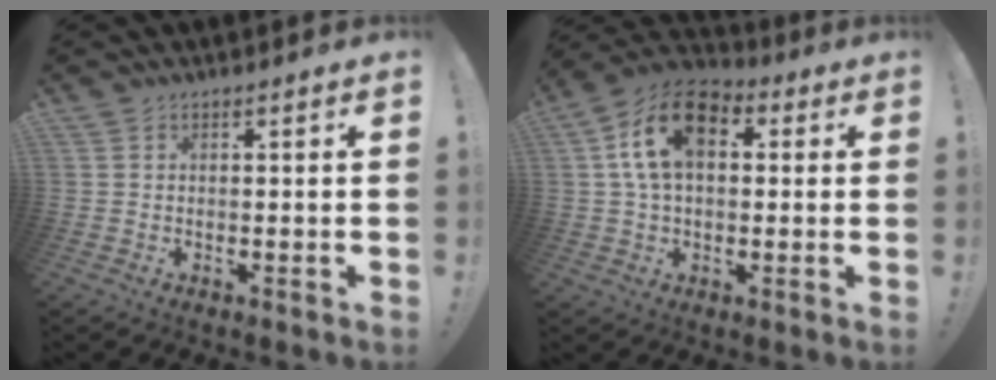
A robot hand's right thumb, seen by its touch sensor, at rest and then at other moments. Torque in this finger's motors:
{"motor_torque": [1.97, 2.19, 1.48, -0.04, 0.23]}